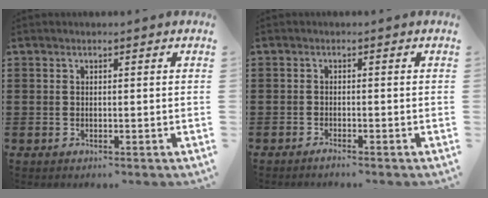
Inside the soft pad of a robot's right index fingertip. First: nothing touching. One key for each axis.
{"total": 1.0, "fx": -0.9, "fy": 0.0, "fz": 0.3, "tx": -0.008, "ty": -0.003, "tz": -0.017}